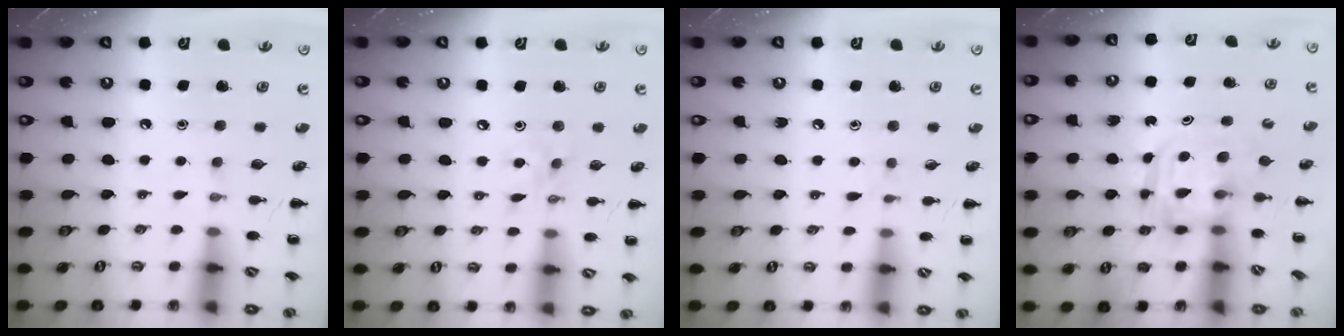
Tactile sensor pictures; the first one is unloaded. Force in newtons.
{"total": 3.7, "press": 3.6, "slide": 0.8}
{"total": 3.7, "press": 3.4, "slide": 1.5}
{"total": 3.2, "press": 3.2, "slide": 0.2}